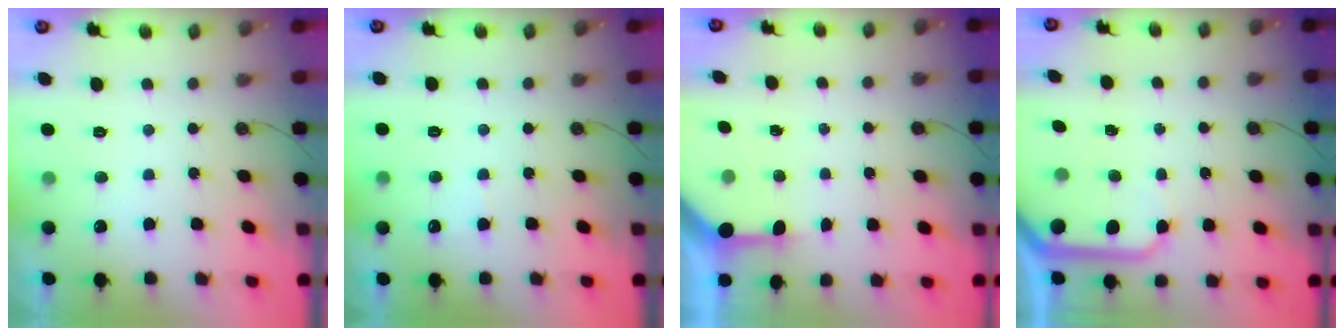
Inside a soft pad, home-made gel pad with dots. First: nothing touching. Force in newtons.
{"total": 3.2, "press": 3.2, "slide": 0.4}
{"total": 3.5, "press": 3.5, "slide": 0.4}
{"total": 10.3, "press": 10.2, "slide": 1.1}